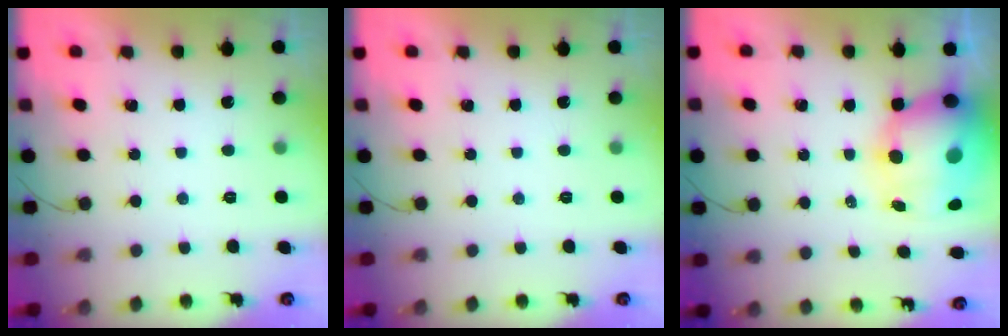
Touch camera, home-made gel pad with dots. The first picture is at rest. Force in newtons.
{"total": 0.0}
{"total": 15.1, "press": 14.6, "slide": 3.7}